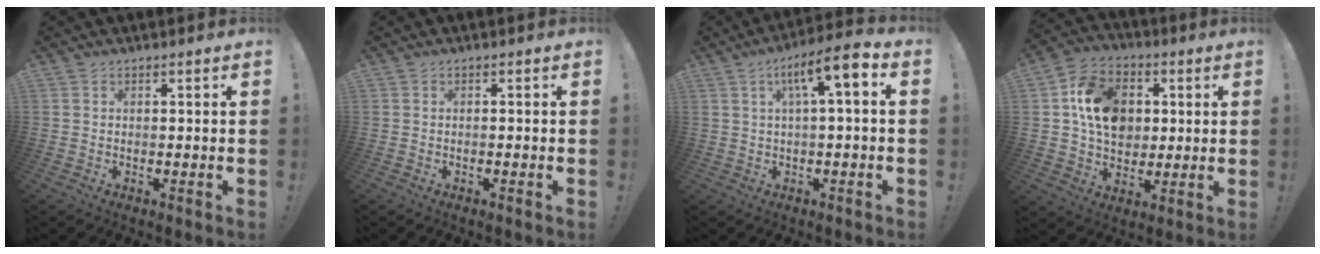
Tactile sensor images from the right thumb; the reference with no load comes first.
{"total": 0.6, "force": [-0.5, 0.0, 0.3], "torque": [-0.006, -0.001, -0.009]}
{"total": 9.2, "force": [2.1, 1.8, 8.8], "torque": [-0.132, -0.011, 0.030]}
{"total": 15.2, "force": [3.1, 12.1, 8.7], "torque": [-0.130, 0.000, 0.065]}